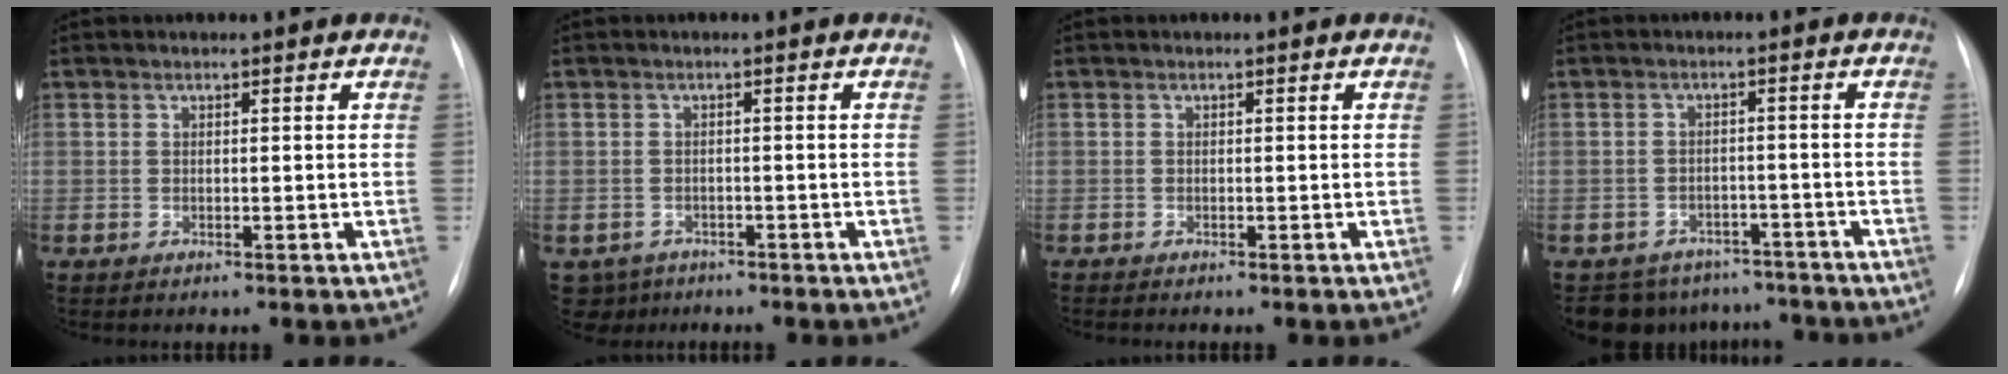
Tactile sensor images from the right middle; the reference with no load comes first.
{"total": 4.2, "force": [-2.9, 3.0, 0.1], "torque": [0.003, 0.004, -0.043]}
{"total": 0.7, "force": [-0.6, 0.2, 0.3], "torque": [-0.005, 0.000, -0.010]}
{"total": 9.8, "force": [-8.2, 5.2, 0.6], "torque": [-0.002, 0.018, -0.099]}